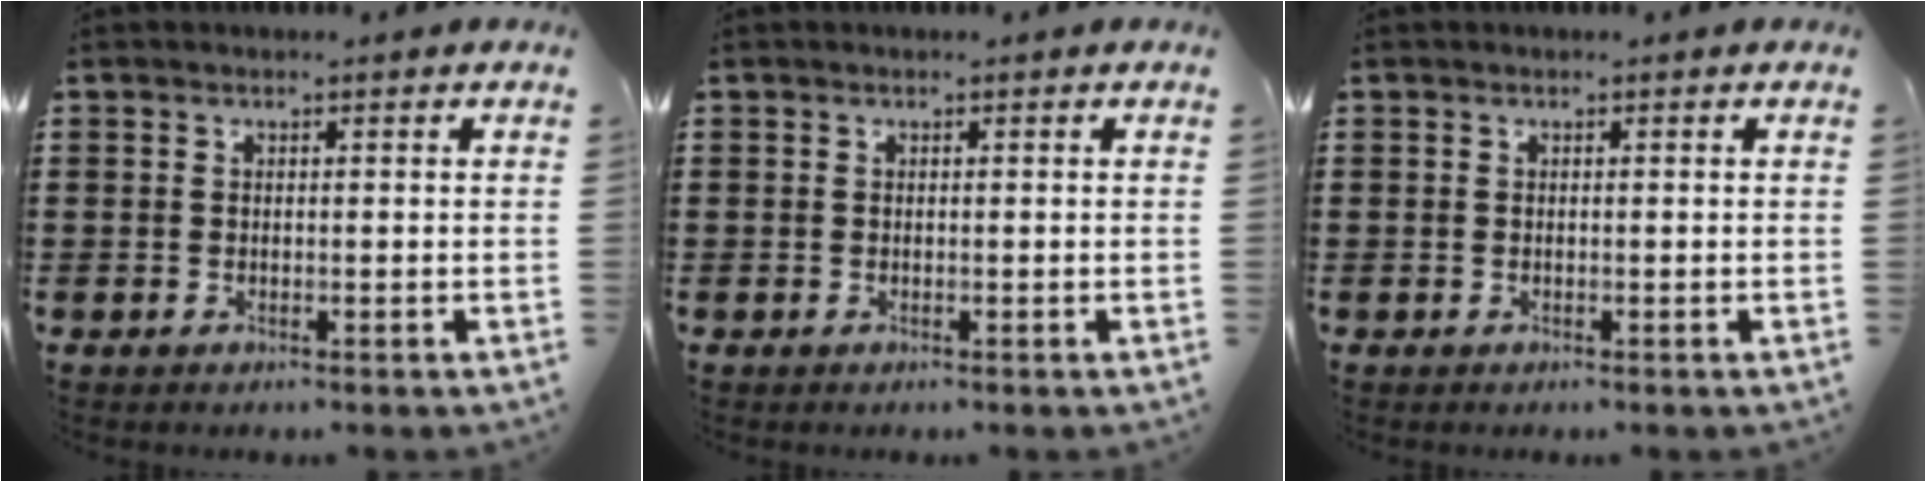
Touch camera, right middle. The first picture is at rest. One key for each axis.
{"total": 0.0}
{"total": 0.0}